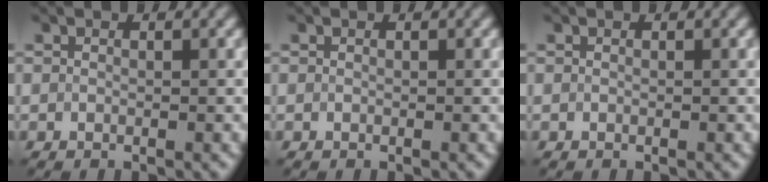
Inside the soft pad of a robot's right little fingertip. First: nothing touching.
{"total": 0.0}
{"total": 0.0}